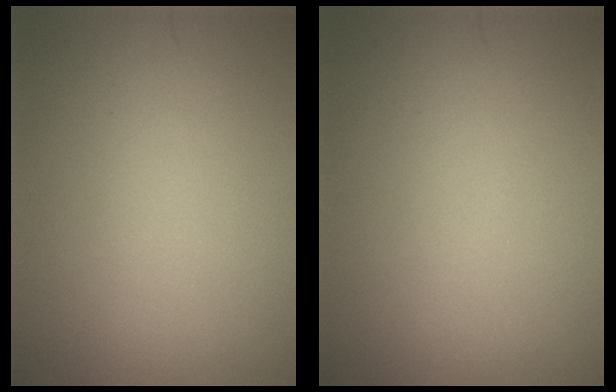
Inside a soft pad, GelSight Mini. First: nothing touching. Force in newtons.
{"total": 0.0}